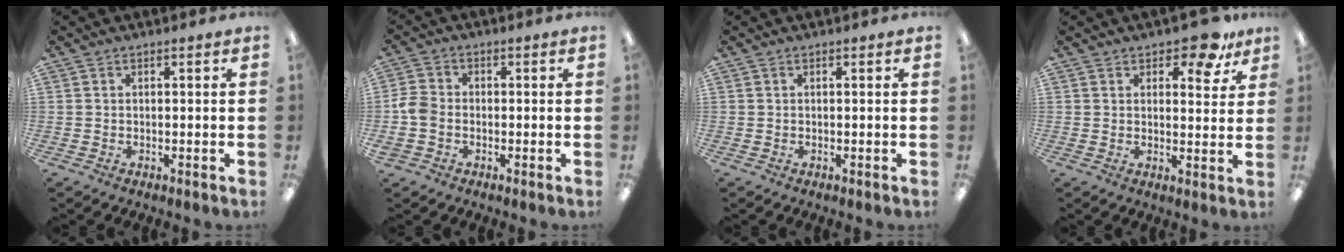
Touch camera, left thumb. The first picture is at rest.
{"total": 4.8, "force": [-1.3, 3.8, 2.6], "torque": [-0.050, 0.012, -0.022]}
{"total": 0.0}
{"total": 7.5, "force": [5.3, 3.3, 4.1], "torque": [-0.039, -0.032, 0.086]}